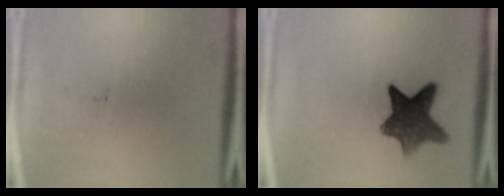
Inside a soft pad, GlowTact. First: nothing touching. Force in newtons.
{"total": 9.6}